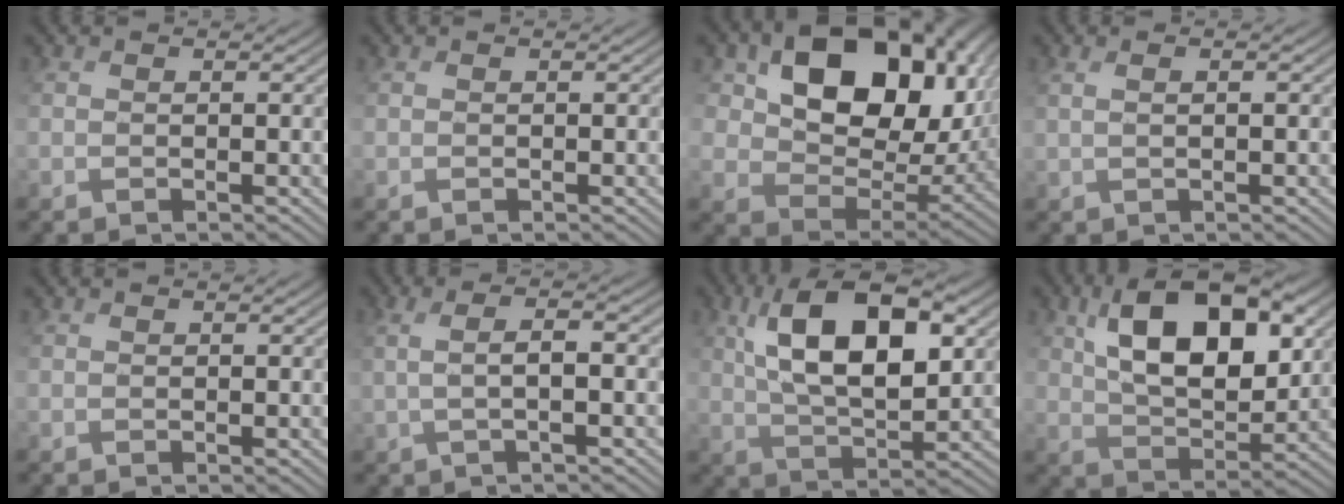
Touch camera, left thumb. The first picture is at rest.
{"total": 0.0}
{"total": 17.7, "force": [6.7, 12.2, 11.0], "torque": [-0.206, 0.024, 0.129]}
{"total": 1.1, "force": [0.6, -0.2, 0.9], "torque": [-0.018, 0.003, 0.015]}
{"total": 0.0}
{"total": 3.1, "force": [-0.1, 0.3, 3.1], "torque": [-0.063, 0.008, -0.005]}
{"total": 13.1, "force": [4.4, 6.1, 10.7], "torque": [-0.192, 0.009, 0.078]}
{"total": 12.6, "force": [4.6, 7.0, 9.4], "torque": [-0.159, 0.007, 0.083]}